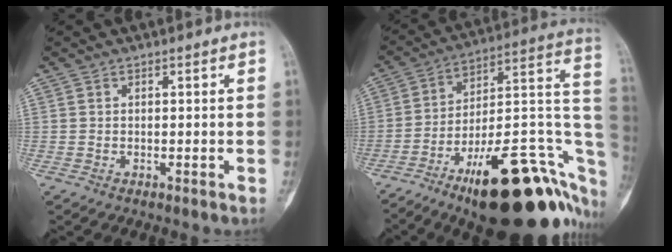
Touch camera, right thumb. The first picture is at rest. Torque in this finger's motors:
{"motor_torque": [3.99, 1.03, 1.62, -1.15, 0.49]}